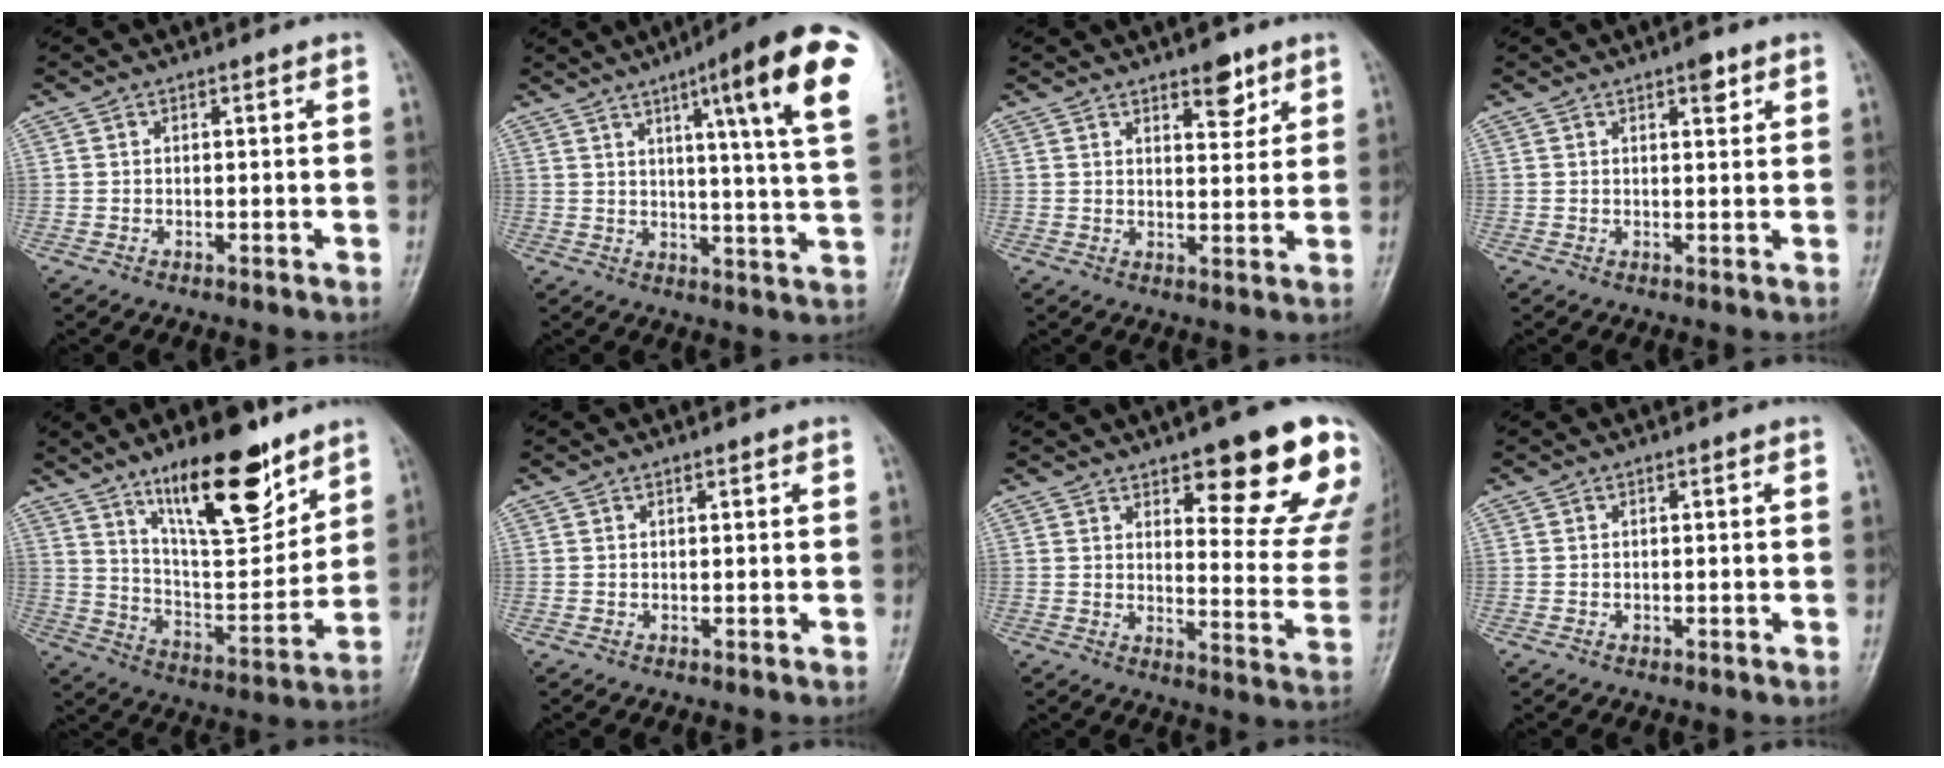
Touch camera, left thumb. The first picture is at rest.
{"total": 19.7, "force": [8.6, 2.1, 17.7], "torque": [-0.224, -0.021, 0.107]}
{"total": 5.1, "force": [3.3, 2.3, 3.1], "torque": [-0.021, -0.020, 0.046]}
{"total": 2.6, "force": [1.6, 1.0, 1.9], "torque": [-0.019, -0.006, 0.020]}
{"total": 19.1, "force": [12.4, 6.3, 13.0], "torque": [-0.164, -0.078, 0.215]}
{"total": 0.0}
{"total": 18.3, "force": [10.7, 5.6, 13.7], "torque": [-0.126, -0.063, 0.143]}
{"total": 0.0}